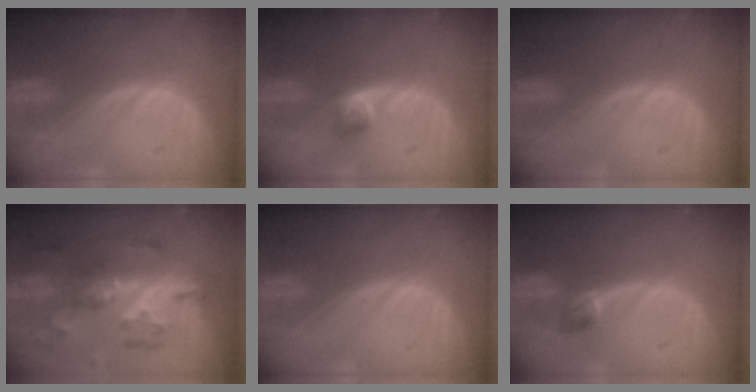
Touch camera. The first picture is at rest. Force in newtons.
{"total": 2.6, "press": 2.4, "slide": 1.0}
{"total": 0.0}
{"total": 8.9, "press": 7.9, "slide": 4.2}
{"total": 0.0}
{"total": 2.7, "press": 2.5, "slide": 0.9}